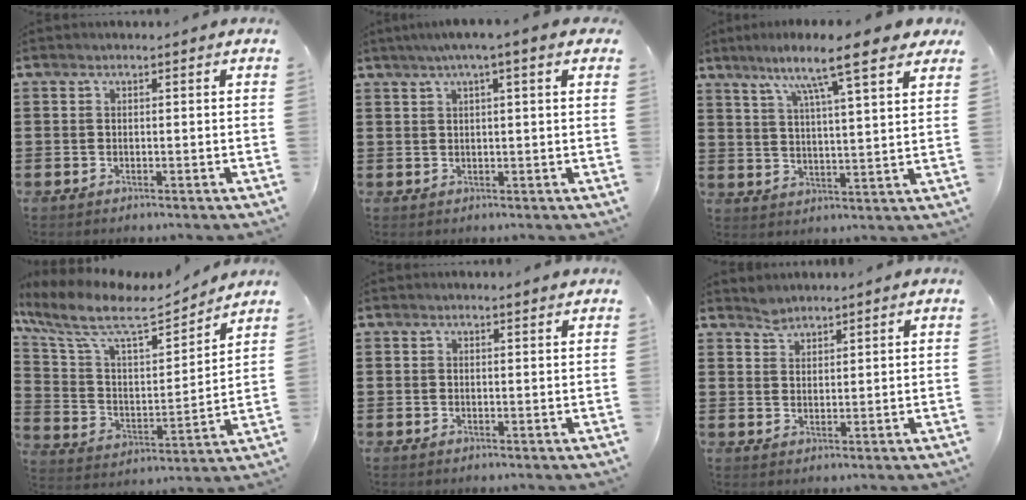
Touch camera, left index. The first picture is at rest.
{"total": 3.5, "force": [1.9, -0.1, 3.0], "torque": [-0.060, 0.005, 0.033]}
{"total": 9.6, "force": [7.4, 0.6, 6.0], "torque": [-0.127, -0.033, 0.118]}
{"total": 10.2, "force": [8.3, 2.4, 5.4], "torque": [-0.140, -0.045, 0.140]}
{"total": 0.7, "force": [0.6, 0.0, 0.2], "torque": [-0.006, -0.001, 0.012]}
{"total": 2.2, "force": [2.0, 0.7, 0.0], "torque": [-0.006, -0.001, 0.041]}